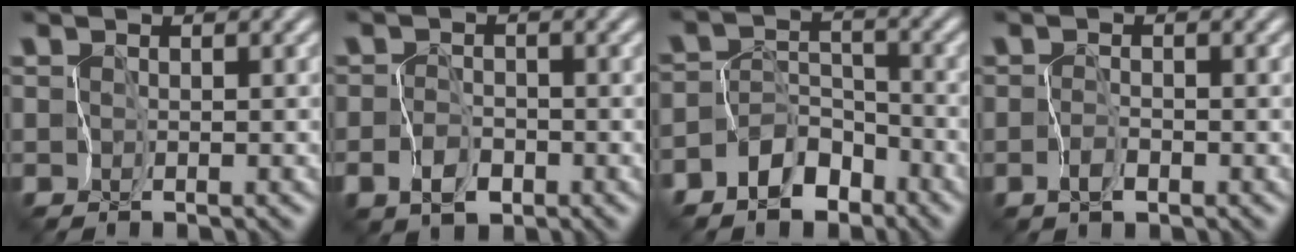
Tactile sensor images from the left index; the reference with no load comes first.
{"total": 2.2, "force": [-0.9, 1.6, 1.3], "torque": [-0.023, 0.001, -0.020]}
{"total": 5.7, "force": [-4.2, 3.5, 1.2], "torque": [0.000, 0.018, -0.081]}
{"total": 0.6, "force": [-0.3, 0.2, 0.5], "torque": [-0.010, 0.007, -0.005]}